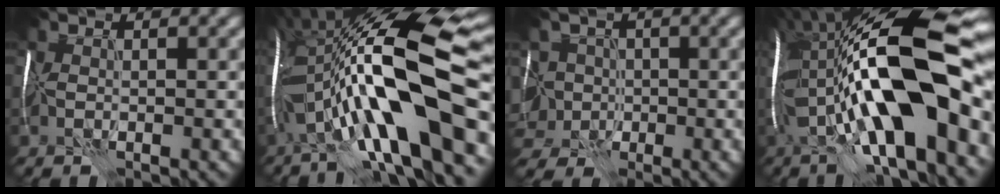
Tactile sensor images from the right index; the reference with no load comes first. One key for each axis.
{"total": 18.1, "fx": -1.9, "fy": 5.9, "fz": 17.0, "tx": -0.308, "ty": 0.030, "tz": -0.032}
{"total": 8.8, "fx": -3.3, "fy": 7.7, "fz": 2.6, "tx": -0.051, "ty": -0.004, "tz": -0.080}
{"total": 19.7, "fx": -0.9, "fy": 6.4, "fz": 18.6, "tx": -0.336, "ty": 0.024, "tz": -0.019}